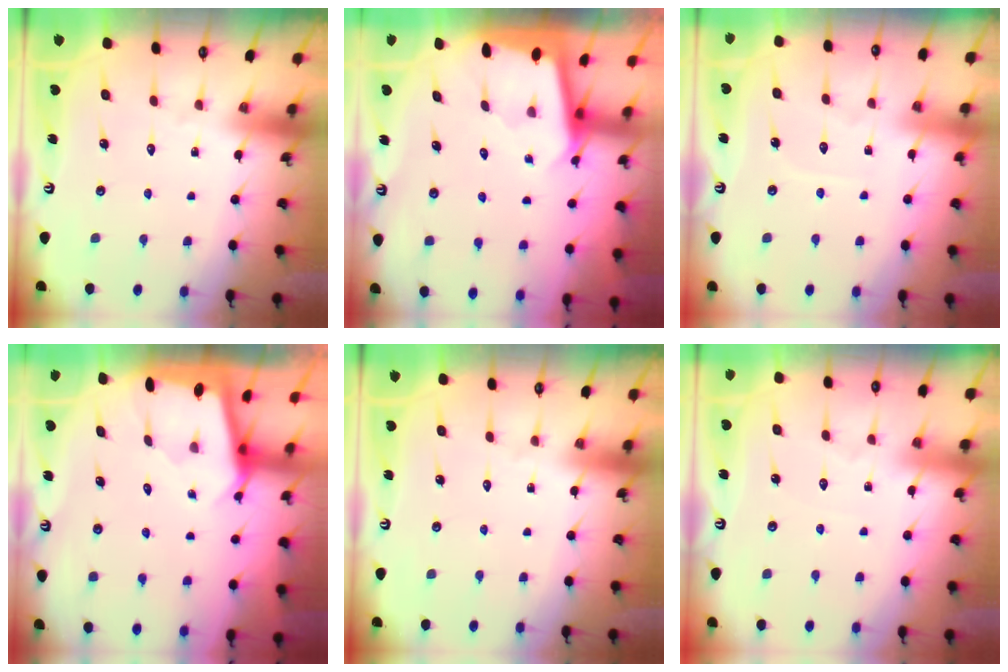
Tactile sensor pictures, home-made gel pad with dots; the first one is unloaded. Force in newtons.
{"total": 1.8, "press": 1.8, "slide": 0.1}
{"total": 3.6, "press": 3.6, "slide": 0.5}
{"total": 1.5, "press": 1.5, "slide": 0.2}
{"total": 0.0}
{"total": 2.8, "press": 2.8, "slide": 0.5}